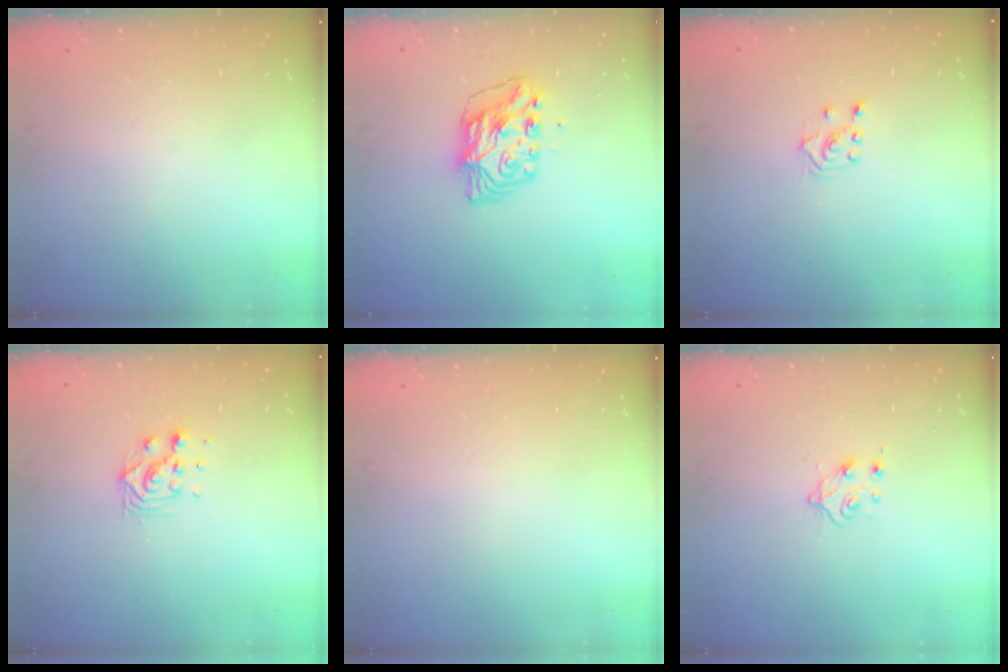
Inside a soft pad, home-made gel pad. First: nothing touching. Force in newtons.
{"total": 7.0, "press": 7.0, "slide": 0.6}
{"total": 3.1, "press": 3.0, "slide": 0.8}
{"total": 7.0, "press": 7.0, "slide": 0.5}
{"total": 0.0}
{"total": 5.5, "press": 5.4, "slide": 0.6}